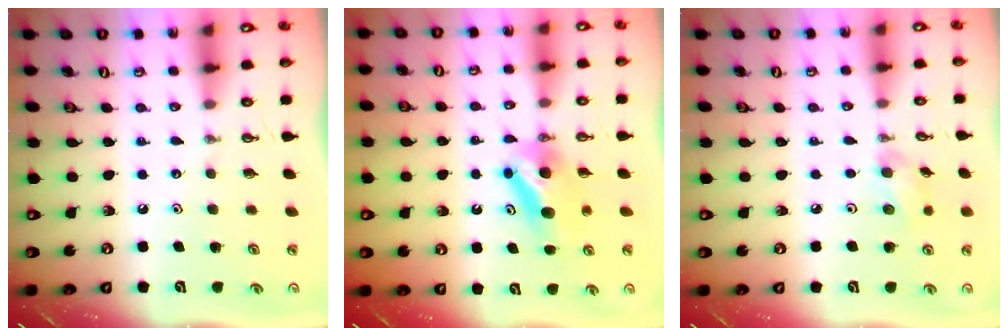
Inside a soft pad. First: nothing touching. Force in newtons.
{"total": 6.6, "press": 6.6, "slide": 0.7}
{"total": 5.8, "press": 5.5, "slide": 2.0}